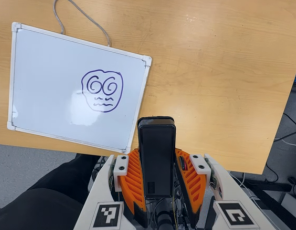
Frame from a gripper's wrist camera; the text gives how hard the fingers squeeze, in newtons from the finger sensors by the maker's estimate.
{"total": 4.9, "left": 3.7, "right": 6.2}